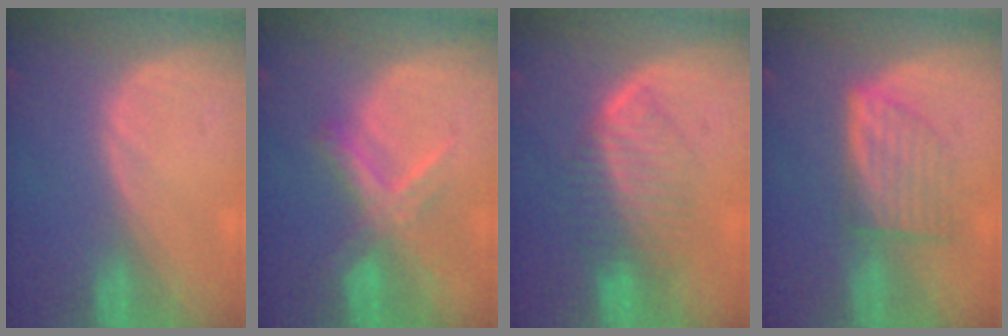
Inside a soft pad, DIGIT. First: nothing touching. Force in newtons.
{"total": 5.9, "press": 5.9, "slide": 0.8}
{"total": 6.6, "press": 6.5, "slide": 1.3}
{"total": 6.2, "press": 5.9, "slide": 1.9}